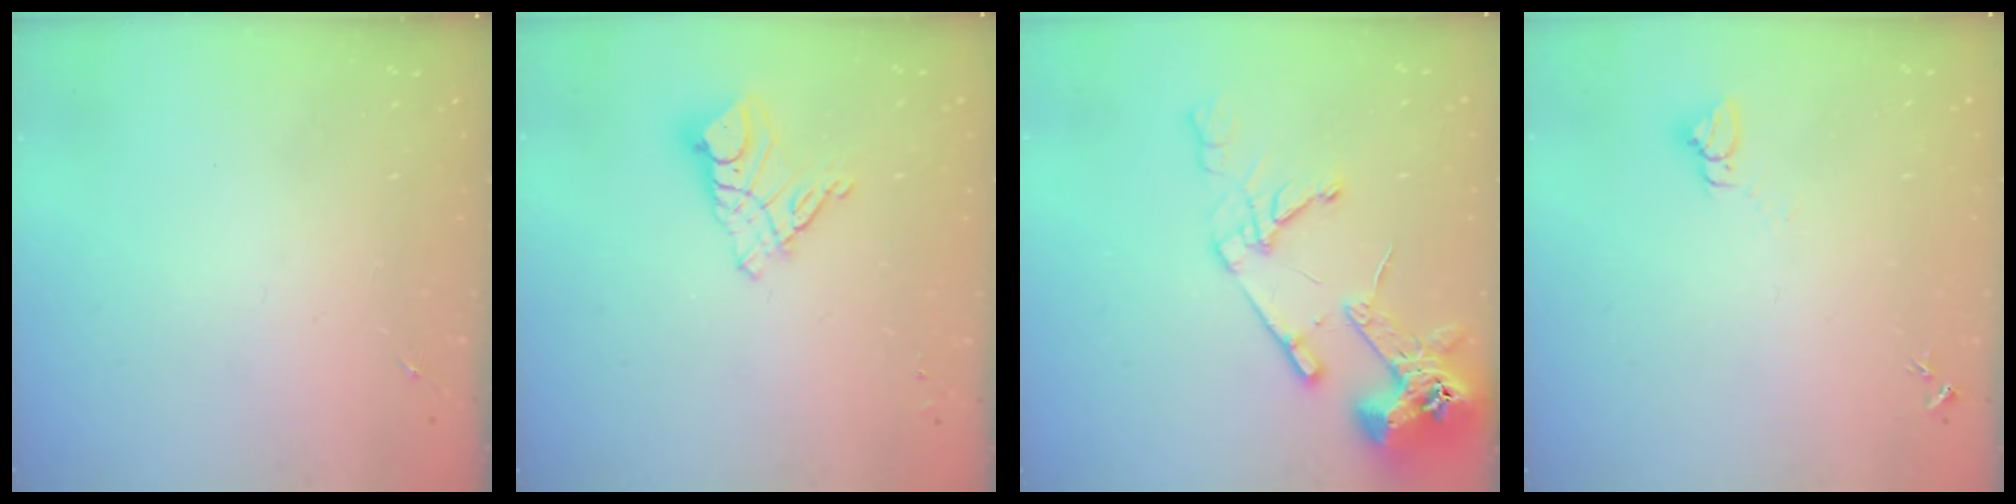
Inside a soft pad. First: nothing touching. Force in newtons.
{"total": 9.7, "press": 9.7, "slide": 1.1}
{"total": 16.6, "press": 16.5, "slide": 2.0}
{"total": 2.8, "press": 2.8, "slide": 0.1}